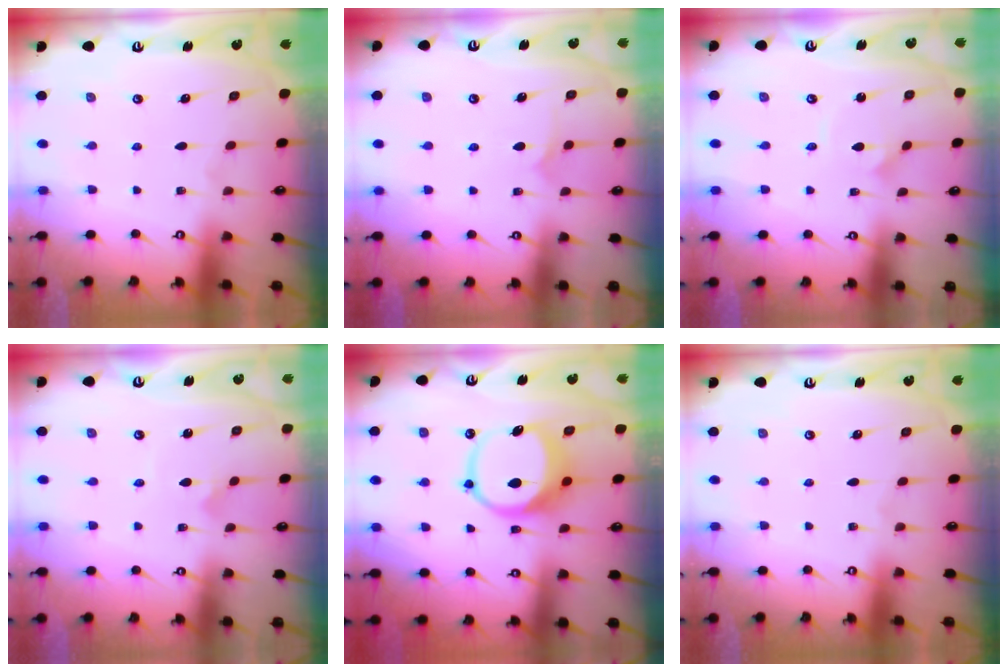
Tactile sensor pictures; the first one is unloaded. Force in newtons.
{"total": 5.3, "press": 5.3, "slide": 0.1}
{"total": 1.8, "press": 1.8, "slide": 0.1}
{"total": 4.9, "press": 4.8, "slide": 0.4}
{"total": 10.2, "press": 10.1, "slide": 1.5}
{"total": 0.0}